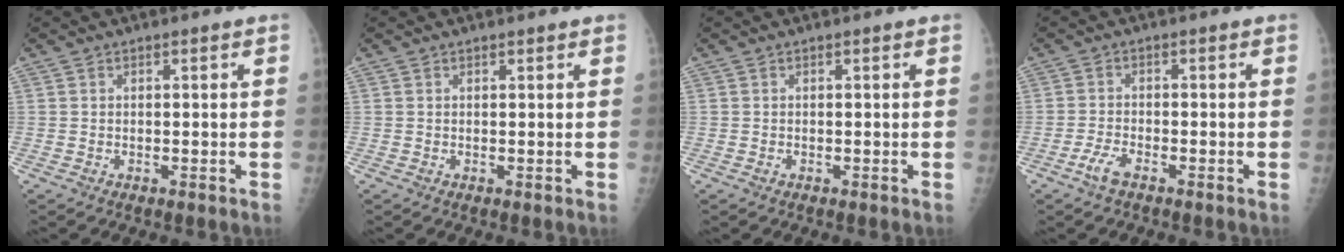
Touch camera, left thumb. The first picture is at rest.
{"total": 0.6, "force": [0.5, 0.2, 0.2], "torque": [-0.004, -0.002, 0.007]}
{"total": 0.0}
{"total": 3.0, "force": [-2.0, 0.9, 2.0], "torque": [-0.048, 0.008, -0.041]}